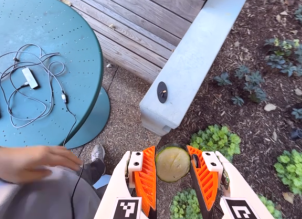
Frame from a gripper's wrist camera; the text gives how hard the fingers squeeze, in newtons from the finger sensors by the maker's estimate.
{"total": 10.4, "left": 10.7, "right": 10.1}